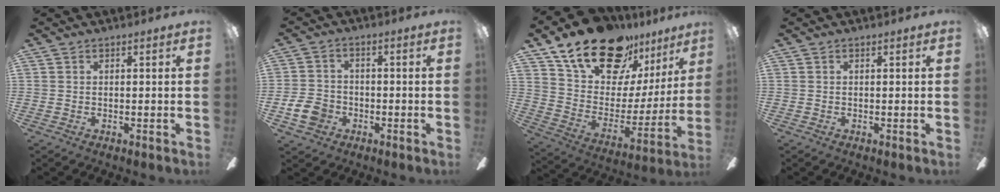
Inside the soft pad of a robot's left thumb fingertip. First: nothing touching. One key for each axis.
{"total": 6.7, "fx": -2.6, "fy": 5.4, "fz": 3.1, "tx": -0.084, "ty": 0.014, "tz": -0.049}
{"total": 22.4, "fx": 16.7, "fy": 10.7, "fz": 10.3, "tx": -0.183, "ty": -0.105, "tz": 0.304}
{"total": 0.0}